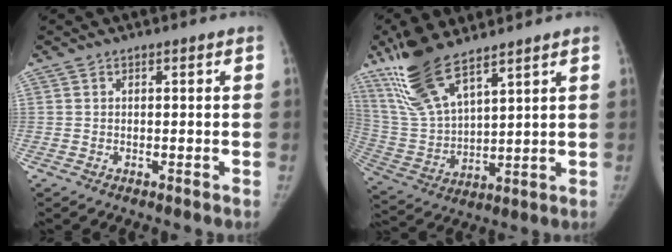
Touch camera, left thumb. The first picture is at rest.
{"total": 15.0, "force": [10.4, 5.0, 9.5], "torque": [-0.183, -0.041, 0.220]}